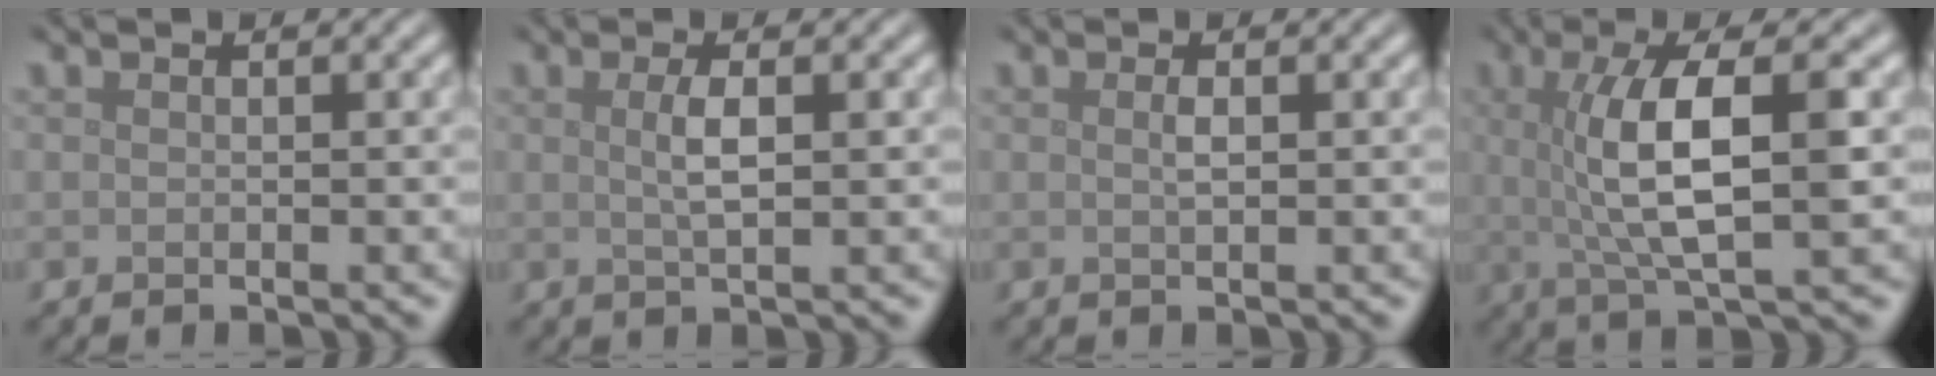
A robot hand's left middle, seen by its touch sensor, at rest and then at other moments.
{"total": 2.3, "force": [0.4, 0.5, 2.2], "torque": [-0.041, 0.002, 0.007]}
{"total": 0.9, "force": [0.2, 0.2, 0.9], "torque": [-0.017, 0.002, 0.003]}
{"total": 7.4, "force": [0.8, 1.9, 7.1], "torque": [-0.127, 0.003, 0.015]}